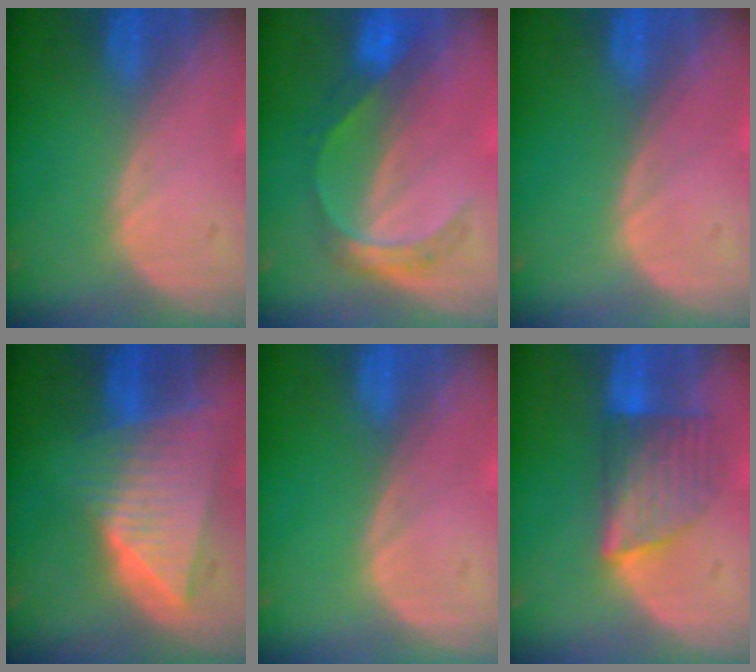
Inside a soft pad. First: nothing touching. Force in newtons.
{"total": 5.3, "press": 5.0, "slide": 1.7}
{"total": 0.0}
{"total": 9.1, "press": 8.2, "slide": 4.1}
{"total": 0.0}
{"total": 6.7, "press": 6.6, "slide": 1.3}